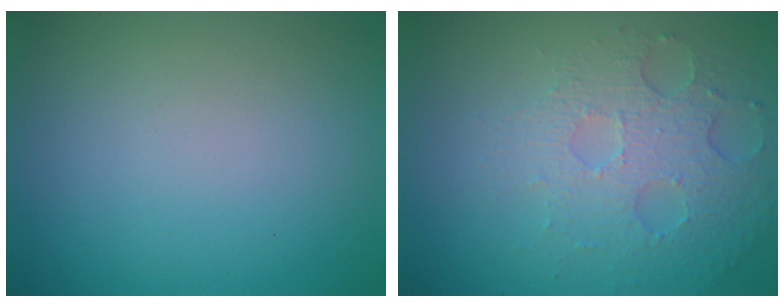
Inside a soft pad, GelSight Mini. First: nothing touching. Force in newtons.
{"total": 4.9, "press": 3.4, "slide": 3.5}